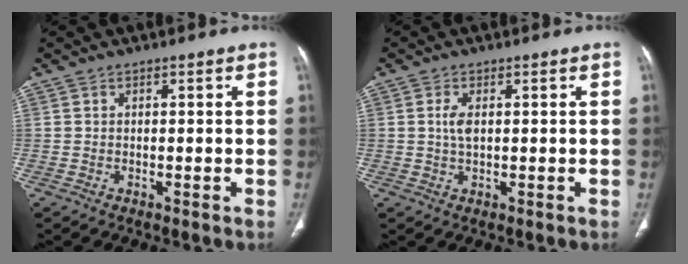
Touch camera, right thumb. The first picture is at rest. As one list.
[{"total": 2.6, "force": [0.4, 1.3, 2.3], "torque": [-0.050, 0.000, 0.008]}]